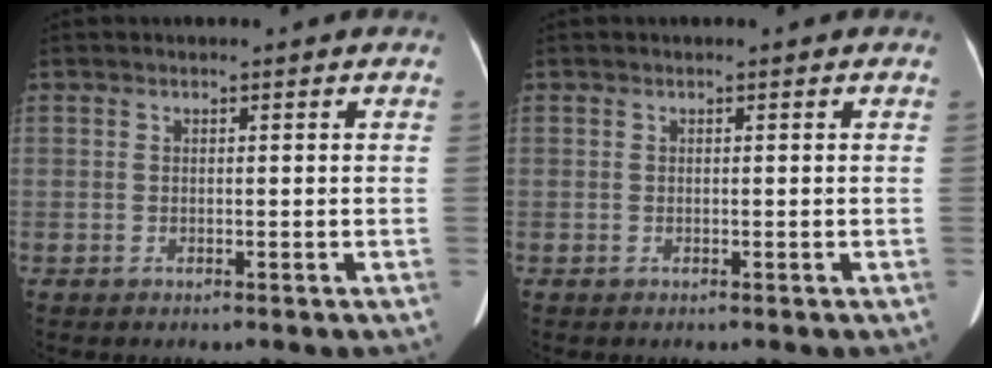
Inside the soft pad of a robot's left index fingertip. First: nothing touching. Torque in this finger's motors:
{"motor_torque": [0.03, 0.04, 0.00, 0.01]}